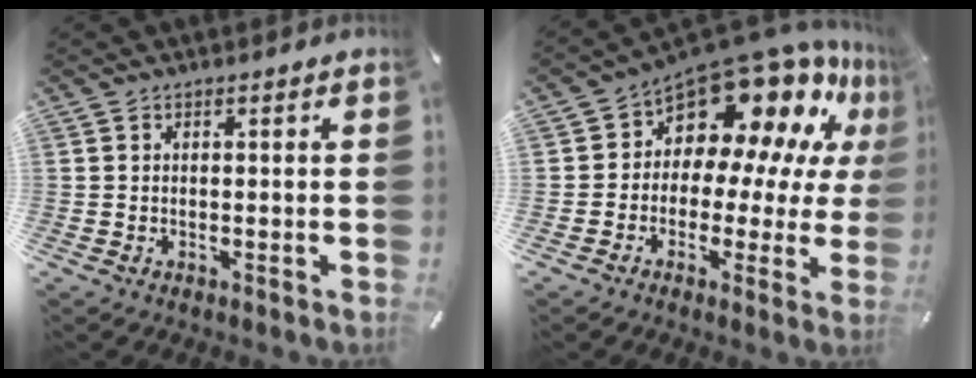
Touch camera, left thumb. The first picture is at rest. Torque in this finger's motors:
{"motor_torque": [2.04, 2.97, 0.52, -0.15, 0.10]}